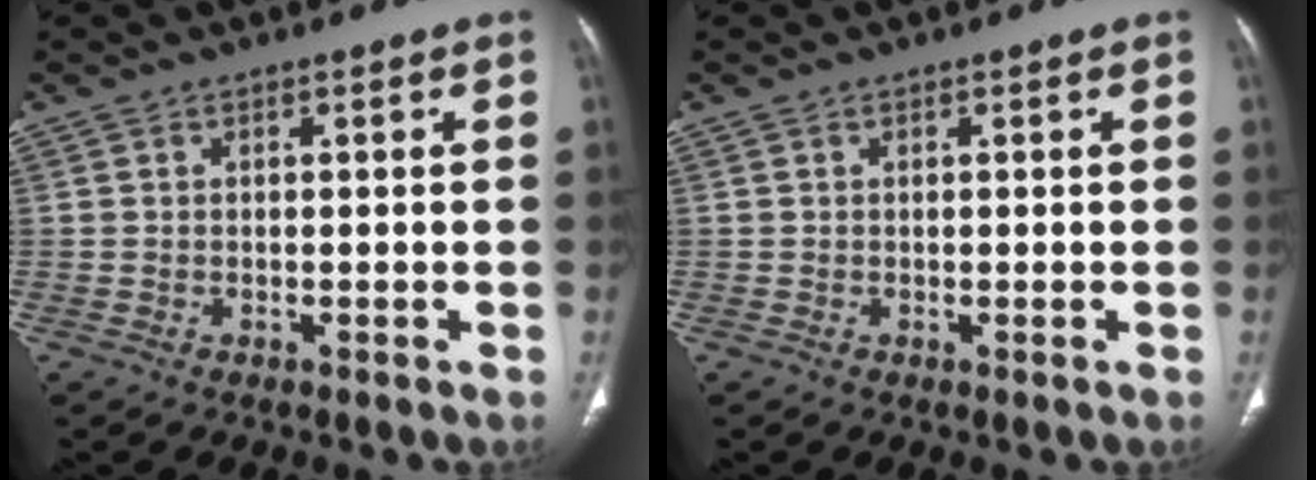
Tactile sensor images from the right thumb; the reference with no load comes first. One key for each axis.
{"total": 0.0}